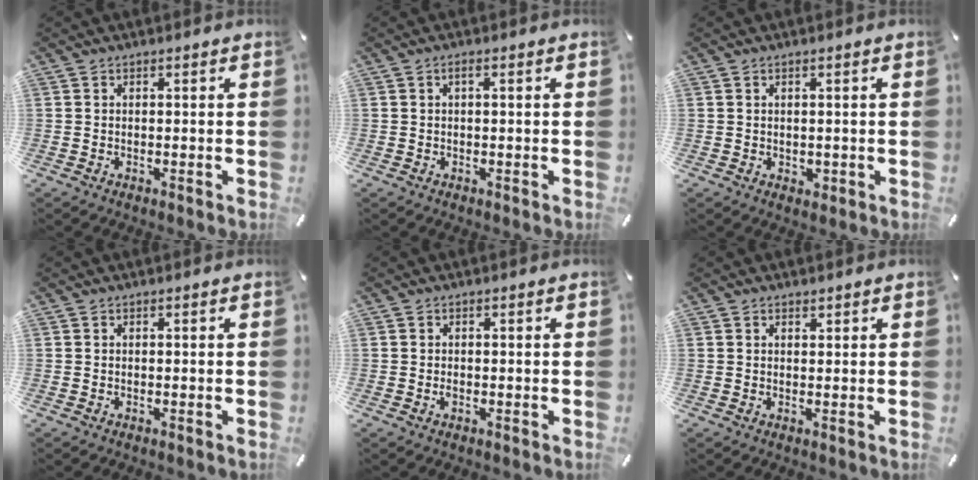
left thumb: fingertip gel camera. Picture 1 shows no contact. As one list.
[{"total": 1.3, "force": [0.0, 0.2, 1.3], "torque": [-0.023, 0.001, 0.000]}, {"total": 1.1, "force": [0.1, 1.0, 0.5], "torque": [-0.010, 0.004, 0.001]}, {"total": 0.0}, {"total": 1.0, "force": [-0.2, 0.5, 0.8], "torque": [-0.015, -0.001, -0.005]}, {"total": 0.9, "force": [0.7, 0.6, 0.2], "torque": [-0.002, 0.001, 0.013]}]